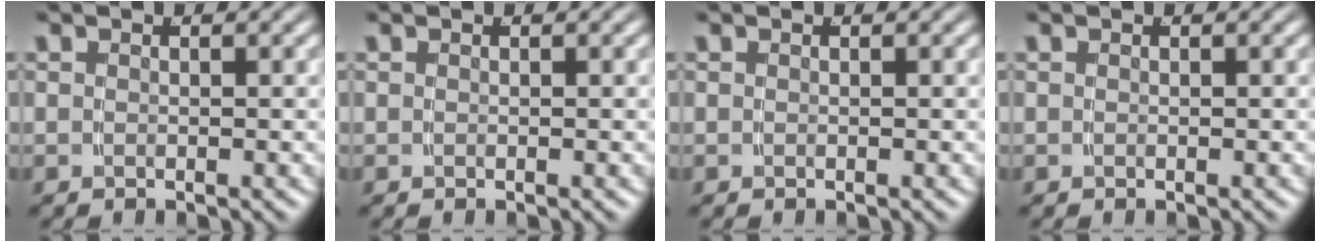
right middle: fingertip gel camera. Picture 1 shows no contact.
{"total": 0.0}
{"total": 0.0}
{"total": 0.0}